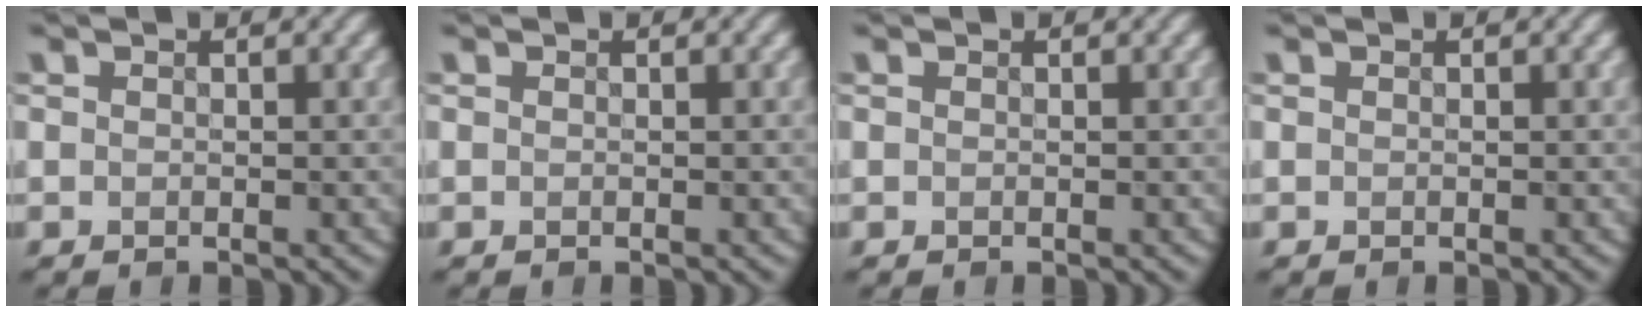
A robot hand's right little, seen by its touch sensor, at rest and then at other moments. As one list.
[{"total": 0.0}, {"total": 0.0}, {"total": 0.0}]